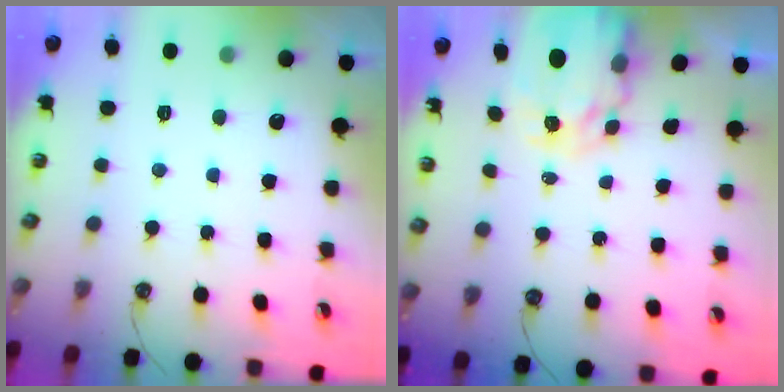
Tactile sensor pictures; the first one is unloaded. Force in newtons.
{"total": 6.0, "press": 6.0, "slide": 0.7}